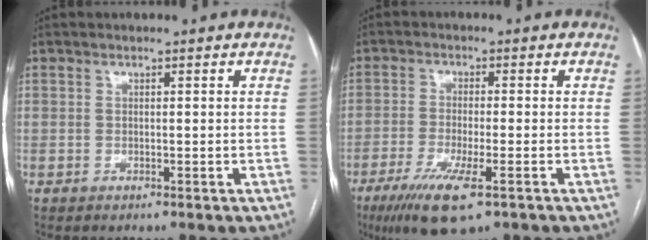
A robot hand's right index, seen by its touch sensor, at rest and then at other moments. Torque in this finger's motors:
{"motor_torque": [1.18, -0.26, 0.44, 0.13]}